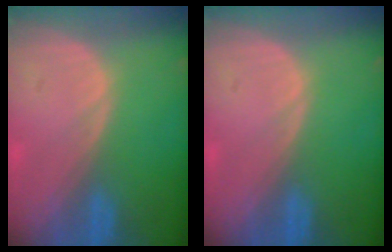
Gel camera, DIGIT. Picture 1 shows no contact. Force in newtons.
{"total": 0.0}